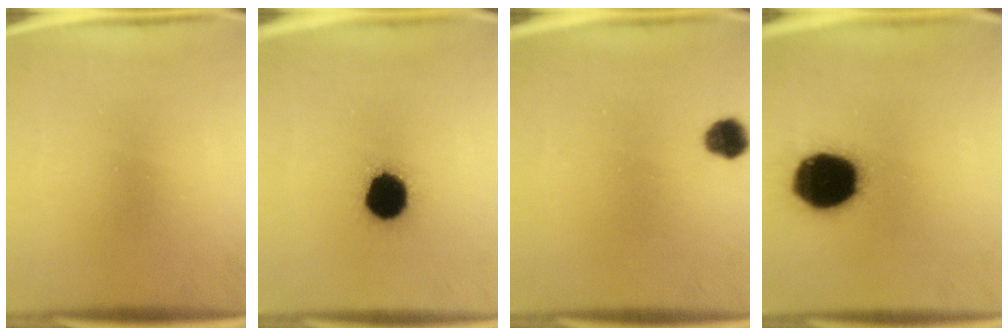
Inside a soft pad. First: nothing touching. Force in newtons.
{"total": 13.8}
{"total": 4.1}
{"total": 19.1}